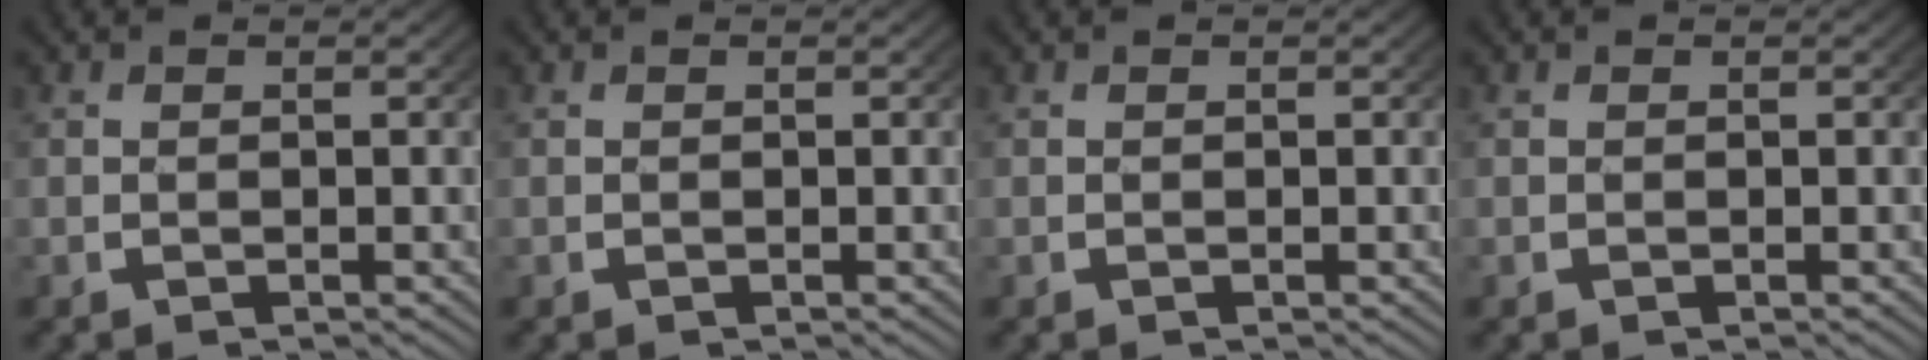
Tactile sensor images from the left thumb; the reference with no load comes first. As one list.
[{"total": 0.0}, {"total": 0.0}, {"total": 0.0}]